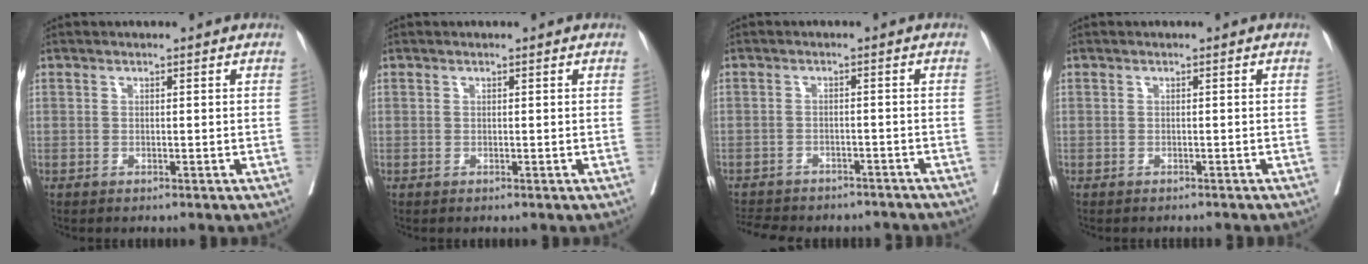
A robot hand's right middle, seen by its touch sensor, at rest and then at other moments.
{"total": 0.0}
{"total": 12.8, "force": [-11.3, 4.6, 4.0], "torque": [-0.088, 0.004, -0.141]}
{"total": 2.5, "force": [-2.4, 0.4, 0.5], "torque": [-0.005, -0.004, -0.032]}